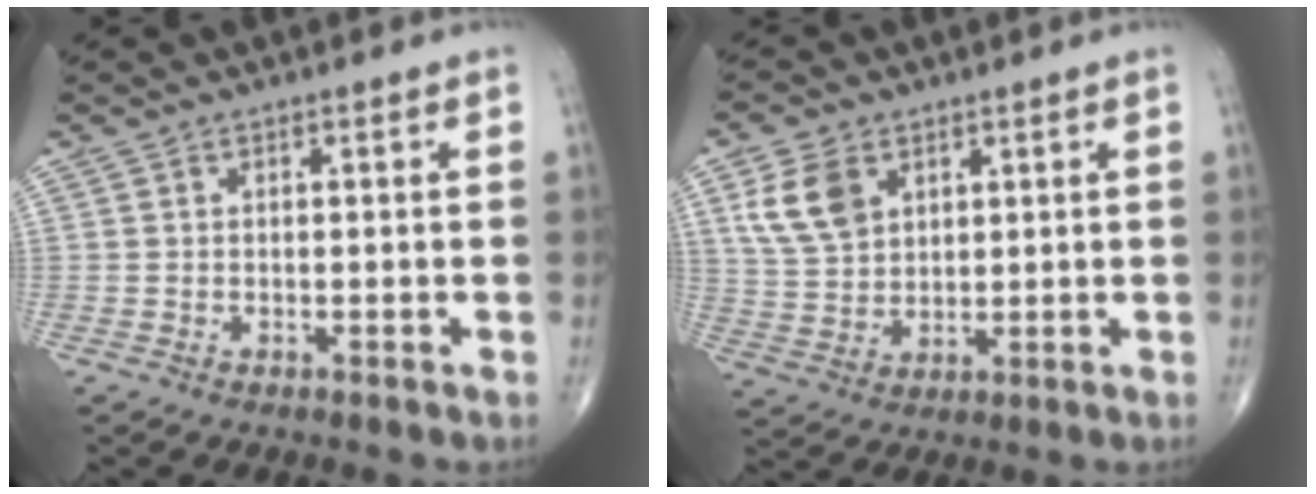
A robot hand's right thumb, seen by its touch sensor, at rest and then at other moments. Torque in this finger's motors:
{"motor_torque": [0.11, 0.21, 0.07, -0.03, 0.16]}